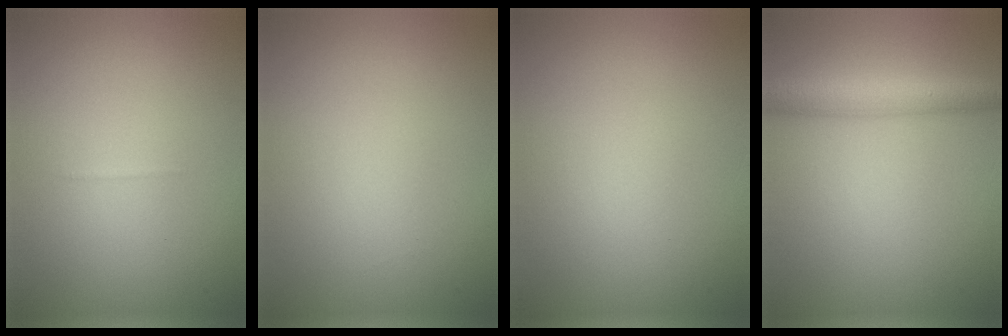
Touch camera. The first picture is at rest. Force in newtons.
{"total": 0.0}
{"total": 0.0}
{"total": 4.5, "press": 4.4, "slide": 0.2}